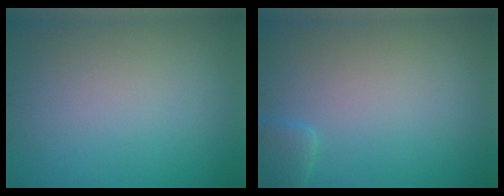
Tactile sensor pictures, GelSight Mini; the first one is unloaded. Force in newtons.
{"total": 1.6, "press": 1.6, "slide": 0.1}